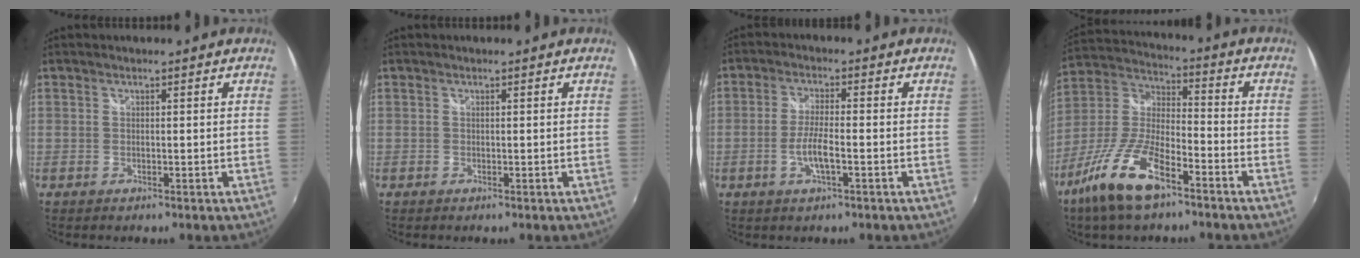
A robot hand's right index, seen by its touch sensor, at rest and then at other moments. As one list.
[{"total": 0.0}, {"total": 5.2, "force": [-1.8, 0.8, 4.8], "torque": [-0.098, -0.003, -0.035]}, {"total": 15.5, "force": [-9.8, 4.9, 11.1], "torque": [-0.249, -0.017, -0.190]}]